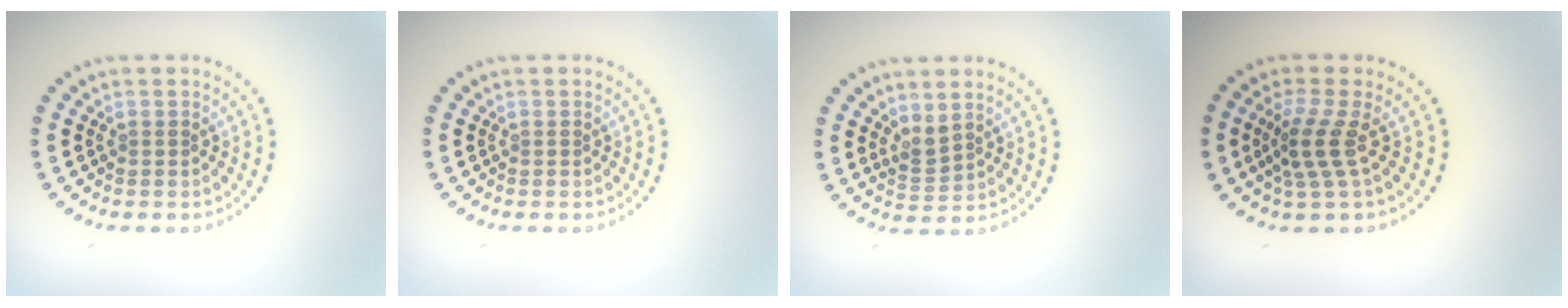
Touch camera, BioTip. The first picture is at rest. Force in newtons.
{"total": 0.0}
{"total": 1.5, "press": 1.2, "slide": 0.9}
{"total": 2.9, "press": 2.2, "slide": 2.0}